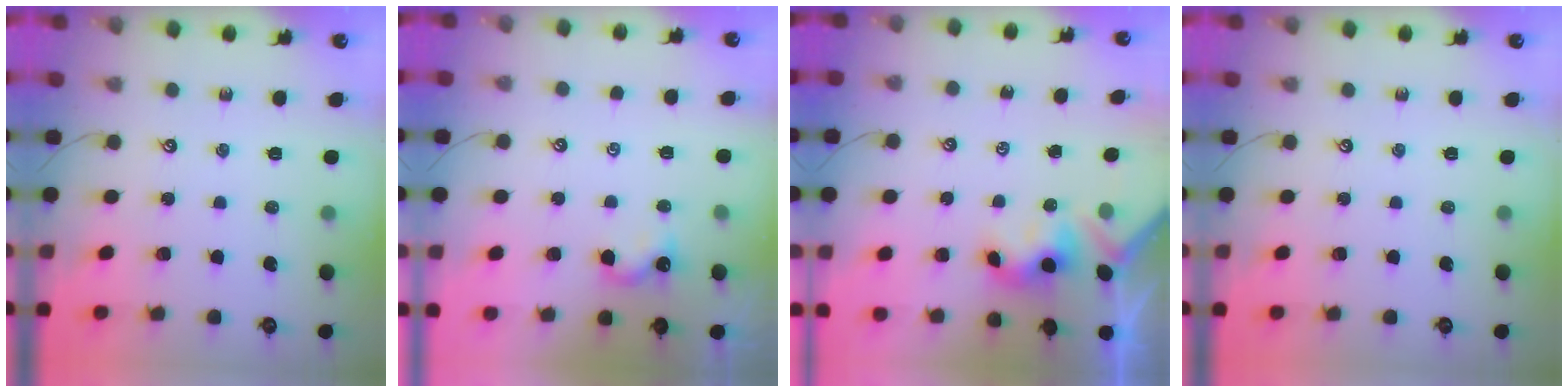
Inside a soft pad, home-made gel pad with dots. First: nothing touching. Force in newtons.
{"total": 0.8, "press": 0.7, "slide": 0.3}
{"total": 3.4, "press": 3.4, "slide": 0.2}
{"total": 0.0}